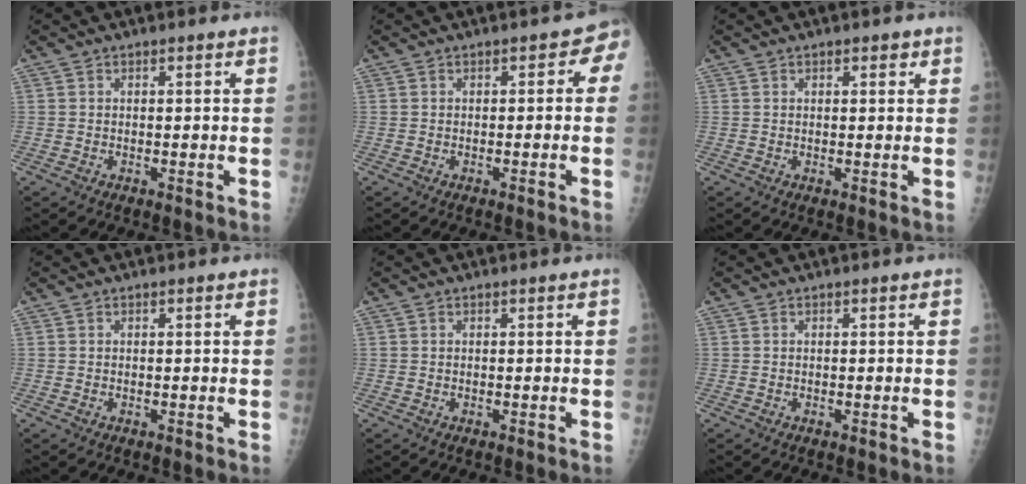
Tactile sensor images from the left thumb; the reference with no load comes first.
{"total": 2.8, "force": [-0.6, 2.0, 1.9], "torque": [0.002, 0.020, -0.016]}
{"total": 1.5, "force": [0.8, 0.8, 1.0], "torque": [-0.001, -0.002, 0.010]}
{"total": 0.0}
{"total": 0.0}
{"total": 0.0}